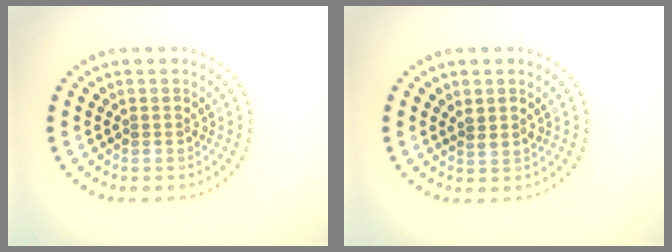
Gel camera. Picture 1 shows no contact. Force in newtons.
{"total": 0.8, "press": 0.7, "slide": 0.5}